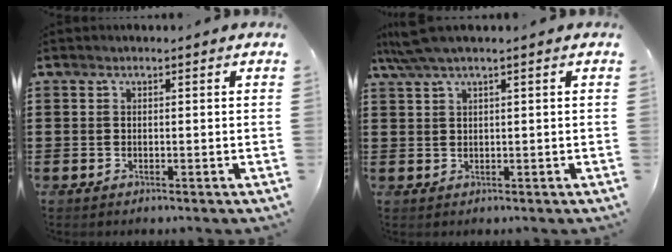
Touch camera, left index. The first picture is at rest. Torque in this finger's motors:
{"motor_torque": [0.62, -1.30, 0.56, 0.17]}